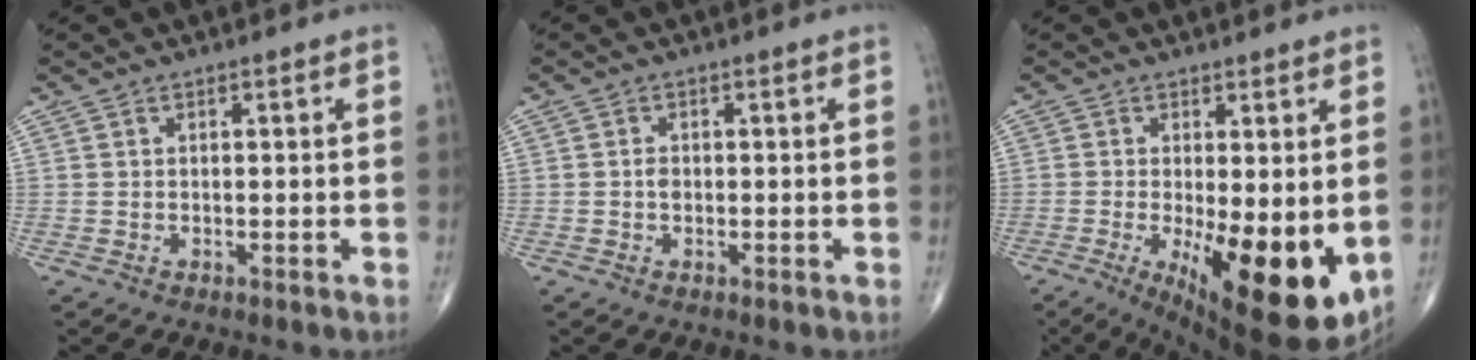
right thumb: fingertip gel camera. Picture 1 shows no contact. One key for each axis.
{"total": 1.2, "fx": -0.1, "fy": 0.9, "fz": 0.8, "tx": -0.010, "ty": 0.002, "tz": -0.003}
{"total": 16.8, "fx": -3.3, "fy": 6.1, "fz": 15.3, "tx": -0.199, "ty": -0.031, "tz": -0.025}